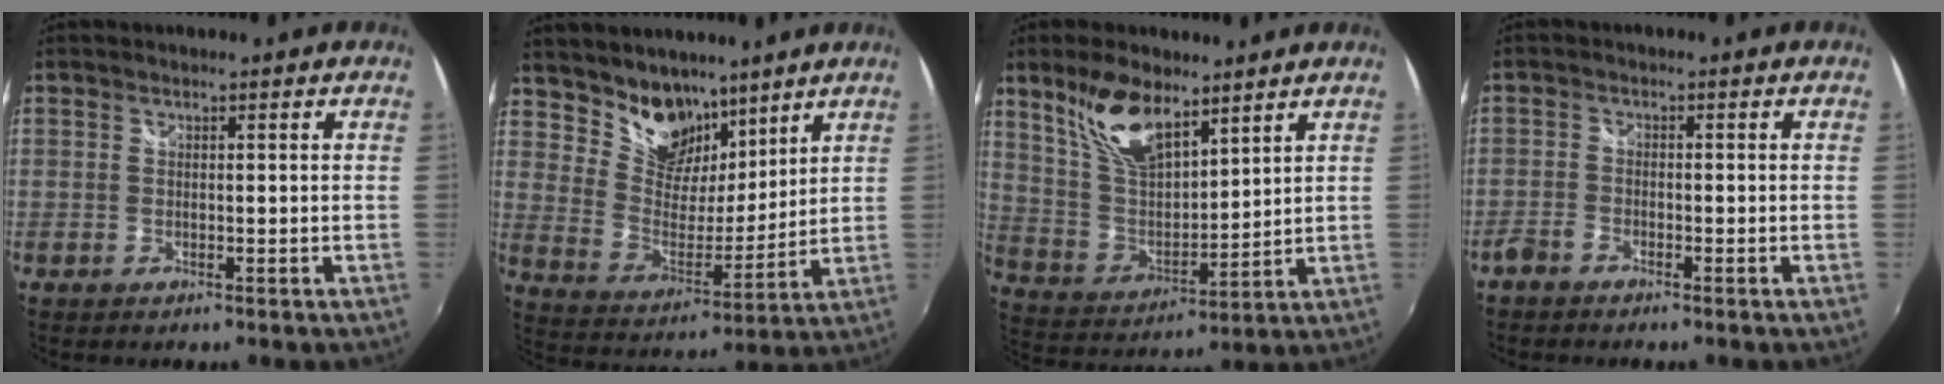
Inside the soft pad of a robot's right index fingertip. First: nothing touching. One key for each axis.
{"total": 12.3, "fx": 9.0, "fy": 7.2, "fz": 4.3, "tx": -0.088, "ty": 0.006, "tz": 0.168}
{"total": 13.3, "fx": 8.8, "fy": 5.7, "fz": 8.3, "tx": -0.159, "ty": 0.010, "tz": 0.179}
{"total": 2.6, "fx": -2.2, "fy": 1.0, "fz": 1.0, "tx": -0.033, "ty": -0.002, "tz": -0.047}